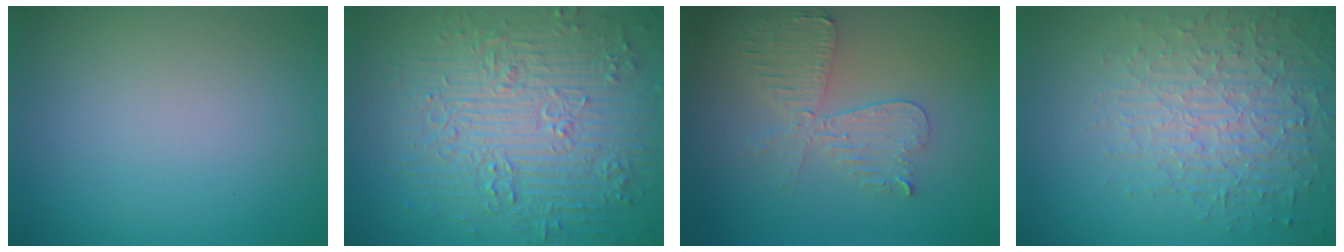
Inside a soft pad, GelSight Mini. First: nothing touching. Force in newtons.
{"total": 9.2, "press": 6.8, "slide": 6.2}
{"total": 4.3, "press": 3.8, "slide": 2.2}
{"total": 5.3, "press": 4.6, "slide": 2.5}